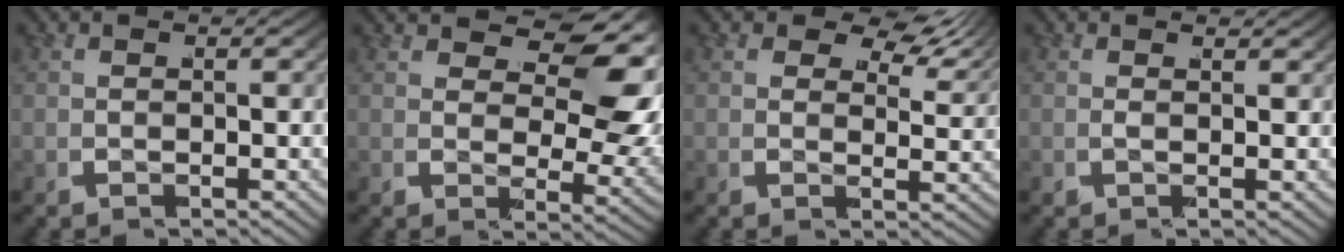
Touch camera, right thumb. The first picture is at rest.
{"total": 8.2, "force": [3.9, 4.0, 6.0], "torque": [-0.071, -0.011, 0.064]}
{"total": 4.5, "force": [3.2, 2.0, 2.3], "torque": [-0.025, 0.004, 0.042]}
{"total": 0.7, "force": [0.6, -0.3, 0.0], "torque": [-0.009, -0.001, 0.009]}